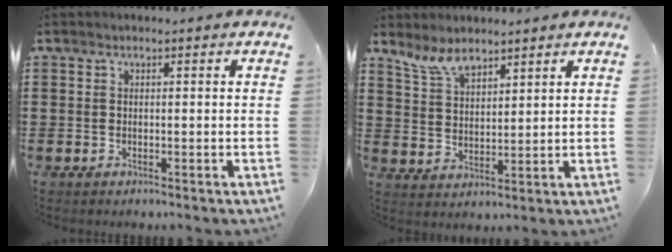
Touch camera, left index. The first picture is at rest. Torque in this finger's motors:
{"motor_torque": [0.94, -1.19, -0.01, 0.00]}